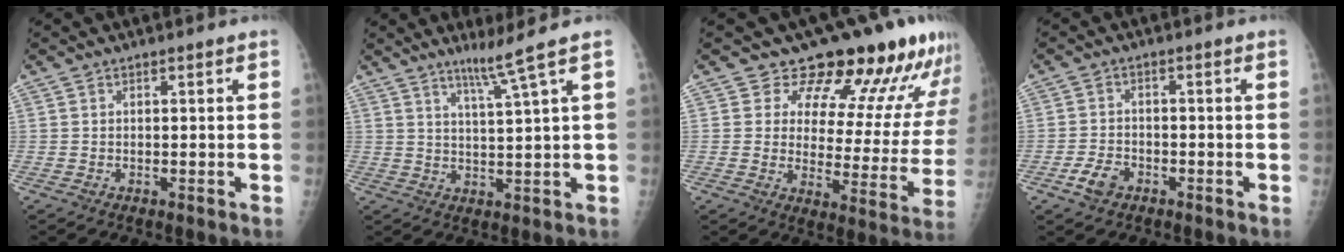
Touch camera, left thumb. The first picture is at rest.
{"total": 5.5, "force": [3.5, -1.7, 3.9], "torque": [-0.072, -0.033, 0.070]}
{"total": 18.7, "force": [15.4, 7.5, 7.7], "torque": [-0.040, -0.096, 0.178]}
{"total": 4.3, "force": [-2.4, 2.8, 2.2], "torque": [-0.037, 0.012, -0.044]}